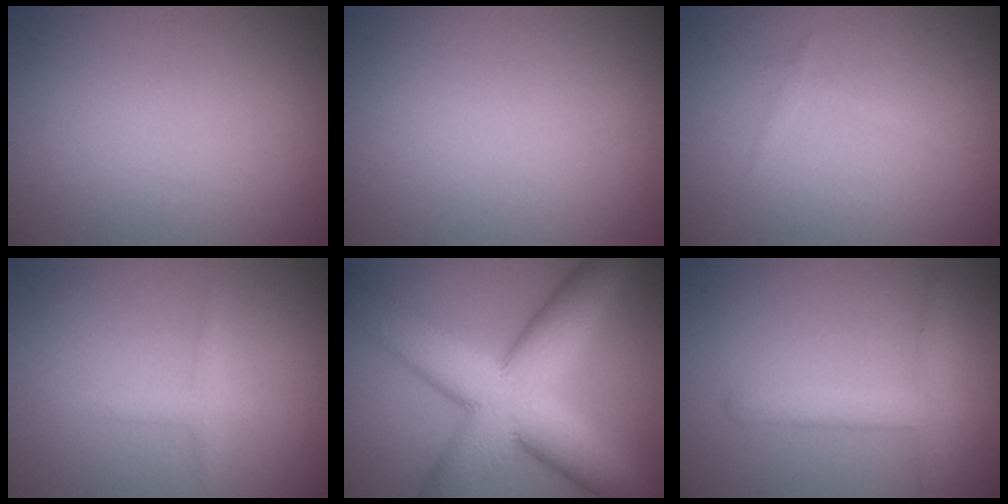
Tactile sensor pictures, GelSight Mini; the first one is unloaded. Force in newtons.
{"total": 0.0}
{"total": 0.7, "press": 0.7, "slide": 0.1}
{"total": 1.3, "press": 1.3, "slide": 0.1}
{"total": 11.7, "press": 11.6, "slide": 0.5}
{"total": 2.8, "press": 2.8, "slide": 0.1}